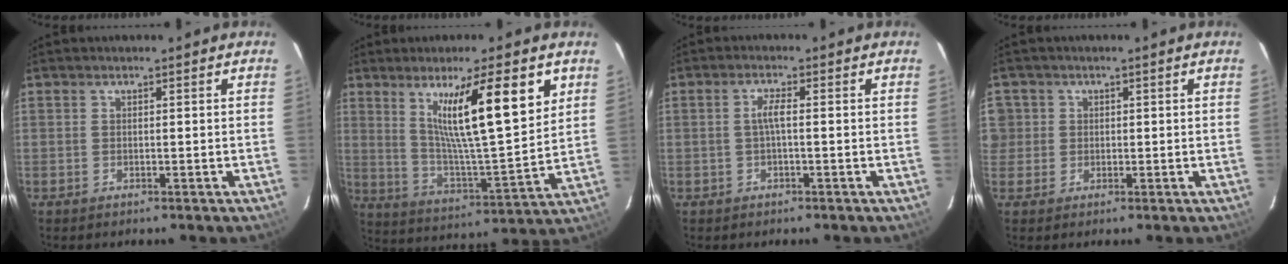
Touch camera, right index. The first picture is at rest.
{"total": 17.6, "force": [8.2, 1.8, 15.5], "torque": [-0.245, -0.008, 0.148]}
{"total": 2.2, "force": [-0.2, 0.1, 2.2], "torque": [-0.043, 0.004, -0.004]}
{"total": 3.7, "force": [0.4, 3.7, 0.2], "torque": [0.015, 0.022, 0.010]}